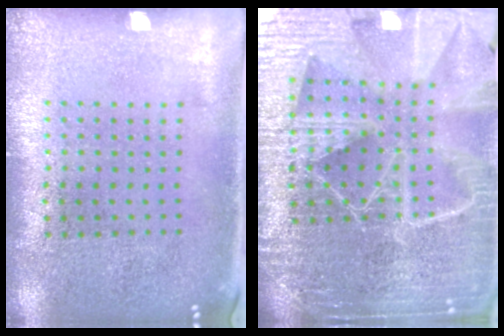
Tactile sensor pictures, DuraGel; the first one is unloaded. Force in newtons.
{"total": 6.2, "press": 5.4, "slide": 3.1}